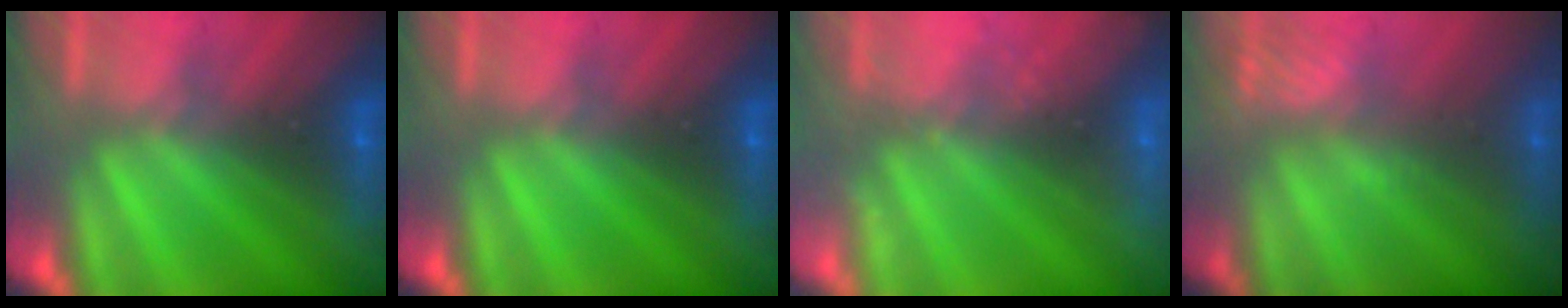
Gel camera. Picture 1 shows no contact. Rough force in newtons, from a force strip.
{"total": 0.0}
{"total": 2.3}
{"total": 2.4}